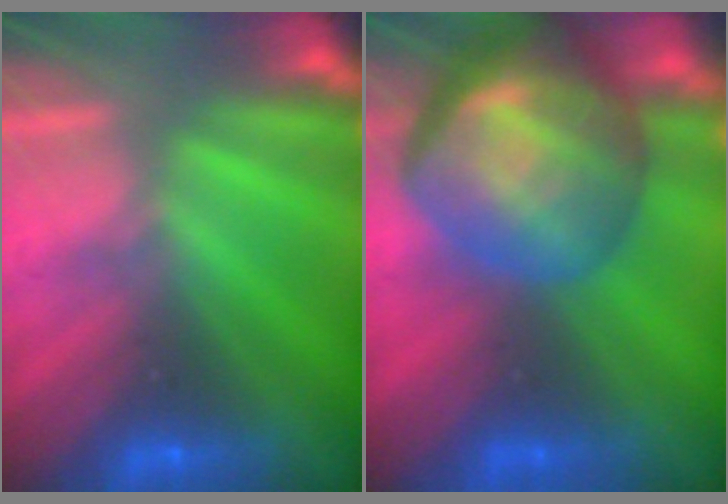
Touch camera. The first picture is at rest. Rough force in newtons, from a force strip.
{"total": 7.8}